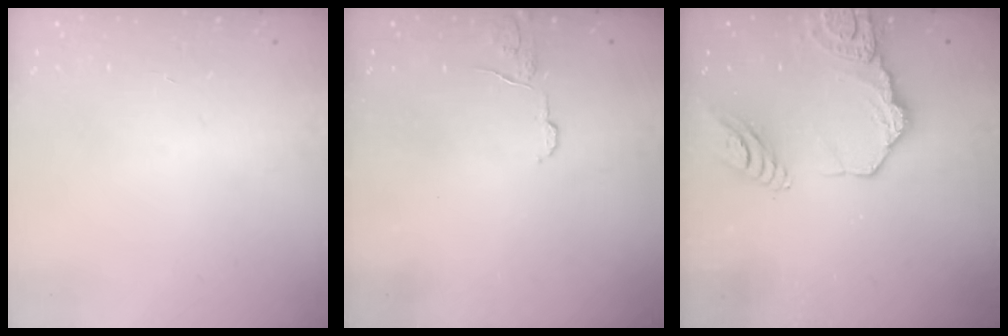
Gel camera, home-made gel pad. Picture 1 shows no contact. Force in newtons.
{"total": 6.0, "press": 6.0, "slide": 0.4}
{"total": 16.8, "press": 16.8, "slide": 1.3}